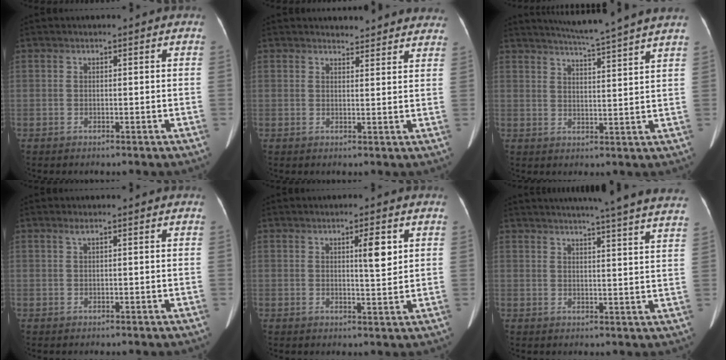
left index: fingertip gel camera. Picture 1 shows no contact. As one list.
[{"total": 8.3, "force": [8.0, 1.9, 1.1], "torque": [0.011, 0.000, 0.068]}, {"total": 12.1, "force": [10.8, -1.8, 5.3], "torque": [-0.091, -0.007, 0.141]}, {"total": 0.7, "force": [0.4, -0.1, 0.6], "torque": [-0.017, 0.011, 0.011]}, {"total": 4.0, "force": [1.4, 0.6, 3.7], "torque": [-0.051, -0.004, 0.019]}, {"total": 22.3, "force": [20.0, -0.6, 9.9], "torque": [-0.146, -0.027, 0.236]}]